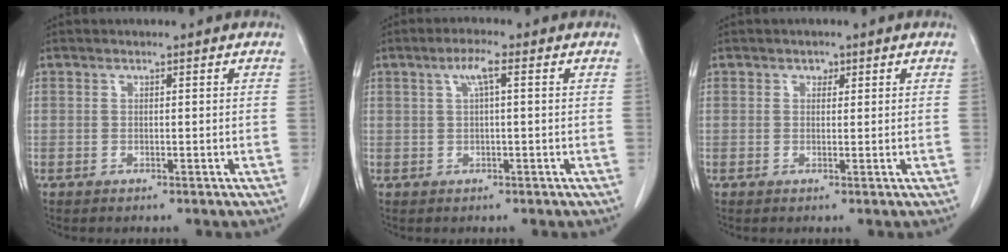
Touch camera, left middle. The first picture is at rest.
{"total": 2.8, "force": [0.9, 0.2, 2.6], "torque": [-0.054, 0.010, 0.017]}
{"total": 1.0, "force": [0.6, 0.8, 0.4], "torque": [-0.002, 0.000, 0.007]}